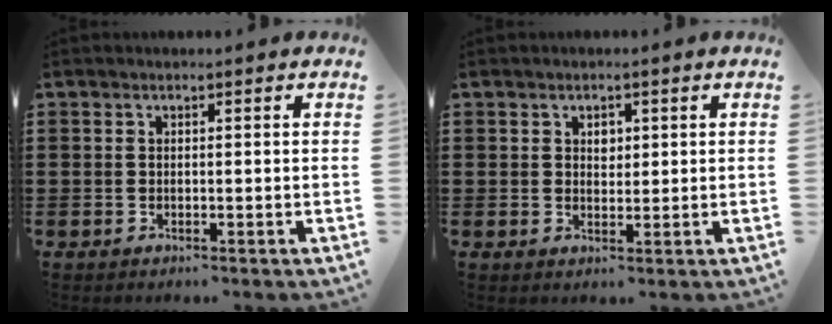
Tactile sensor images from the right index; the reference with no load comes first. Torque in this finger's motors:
{"motor_torque": [0.04, -0.03, 0.01, 0.01]}